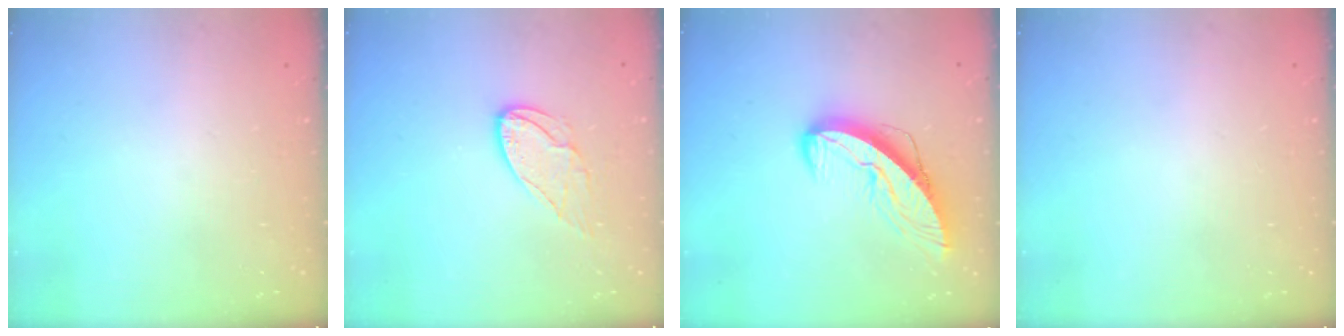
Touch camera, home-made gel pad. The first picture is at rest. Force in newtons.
{"total": 8.8, "press": 8.8, "slide": 0.6}
{"total": 10.1, "press": 10.0, "slide": 1.1}
{"total": 0.0}